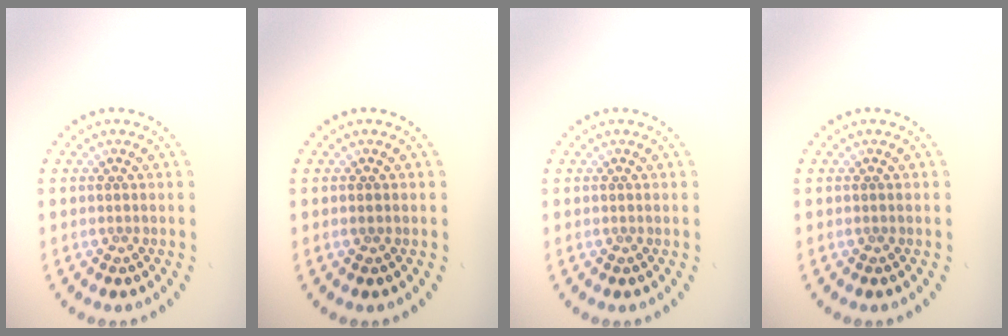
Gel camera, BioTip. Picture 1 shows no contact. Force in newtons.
{"total": 0.6, "press": 0.6, "slide": 0.1}
{"total": 0.0}
{"total": 0.0}